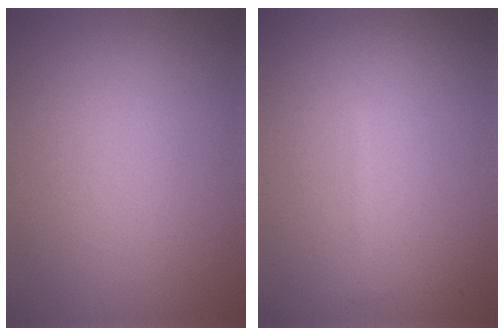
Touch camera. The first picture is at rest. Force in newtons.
{"total": 0.5, "press": 0.5, "slide": 0.0}